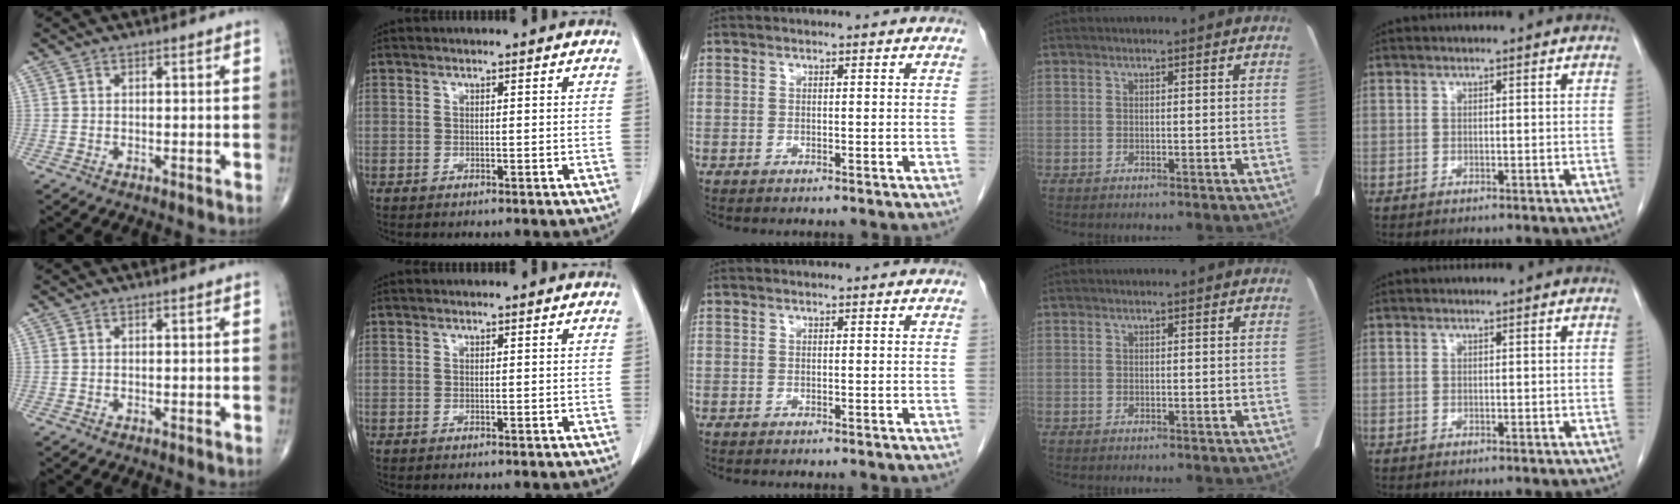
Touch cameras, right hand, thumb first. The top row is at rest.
{}